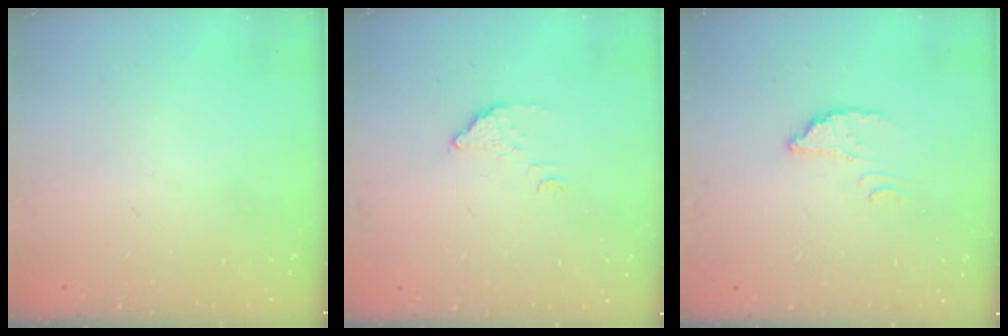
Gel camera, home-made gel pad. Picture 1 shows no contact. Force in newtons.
{"total": 2.9, "press": 2.9, "slide": 0.1}
{"total": 2.8, "press": 2.8, "slide": 0.1}